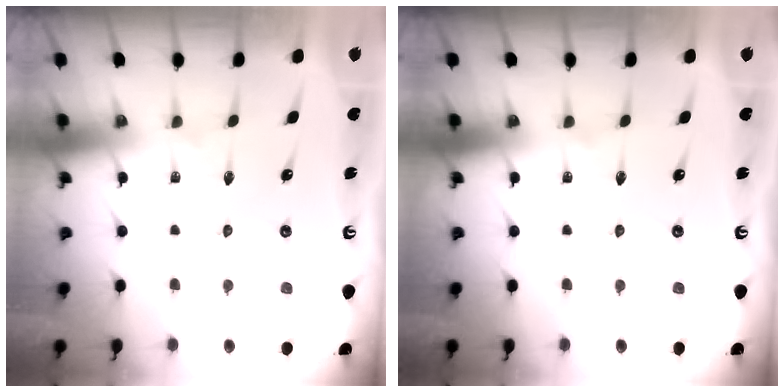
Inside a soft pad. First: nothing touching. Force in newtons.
{"total": 0.0}